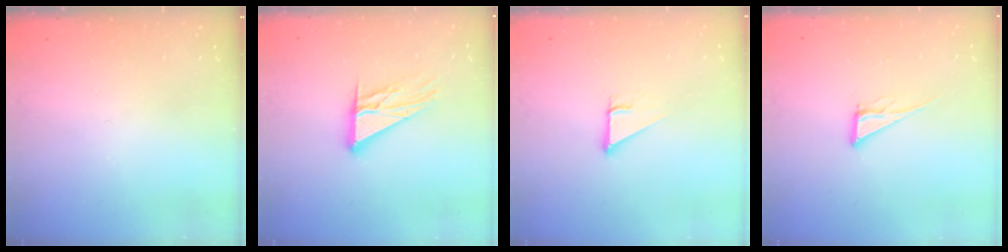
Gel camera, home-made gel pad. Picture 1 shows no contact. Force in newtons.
{"total": 11.7, "press": 11.7, "slide": 0.9}
{"total": 2.9, "press": 2.8, "slide": 0.2}
{"total": 6.8, "press": 6.8, "slide": 0.2}